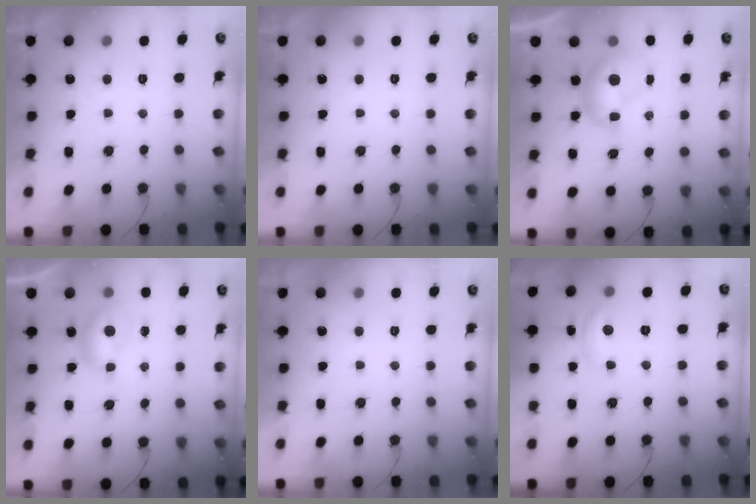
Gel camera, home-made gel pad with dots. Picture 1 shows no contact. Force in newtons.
{"total": 0.0}
{"total": 7.0, "press": 7.0, "slide": 0.3}
{"total": 4.7, "press": 4.7, "slide": 0.5}
{"total": 0.0}
{"total": 7.3, "press": 7.3, "slide": 0.3}